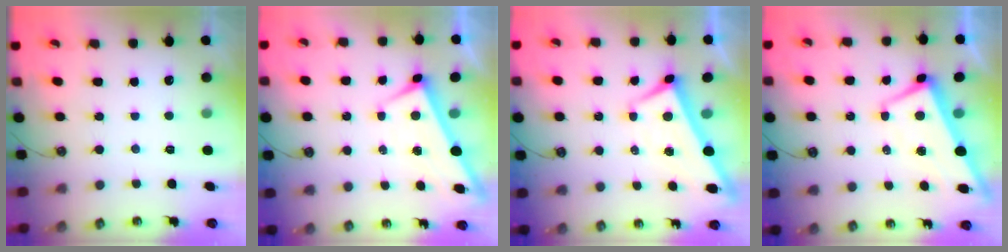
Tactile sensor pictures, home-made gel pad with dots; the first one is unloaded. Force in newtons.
{"total": 1.7, "press": 1.7, "slide": 0.1}
{"total": 3.1, "press": 3.1, "slide": 0.5}
{"total": 1.1, "press": 0.6, "slide": 0.9}